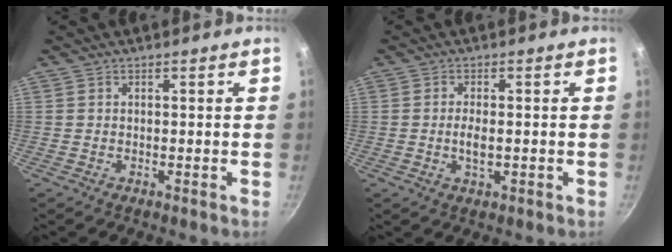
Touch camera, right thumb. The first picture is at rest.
{"total": 3.2, "force": [-0.3, 1.3, 2.9], "torque": [-0.053, 0.001, -0.007]}